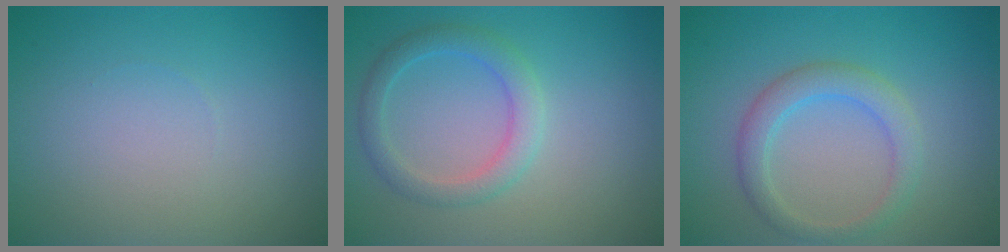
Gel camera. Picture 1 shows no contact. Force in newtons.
{"total": 2.8, "press": 2.8, "slide": 0.1}
{"total": 3.0, "press": 3.0, "slide": 0.0}